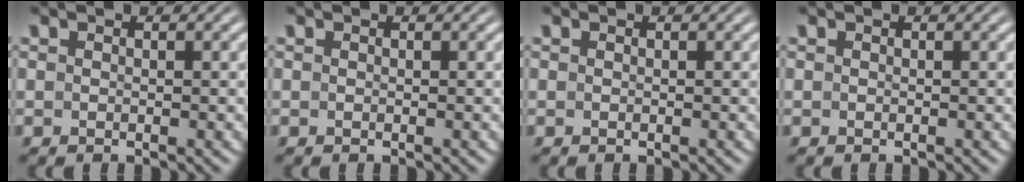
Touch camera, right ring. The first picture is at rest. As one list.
[{"total": 0.0}, {"total": 0.0}, {"total": 0.0}]